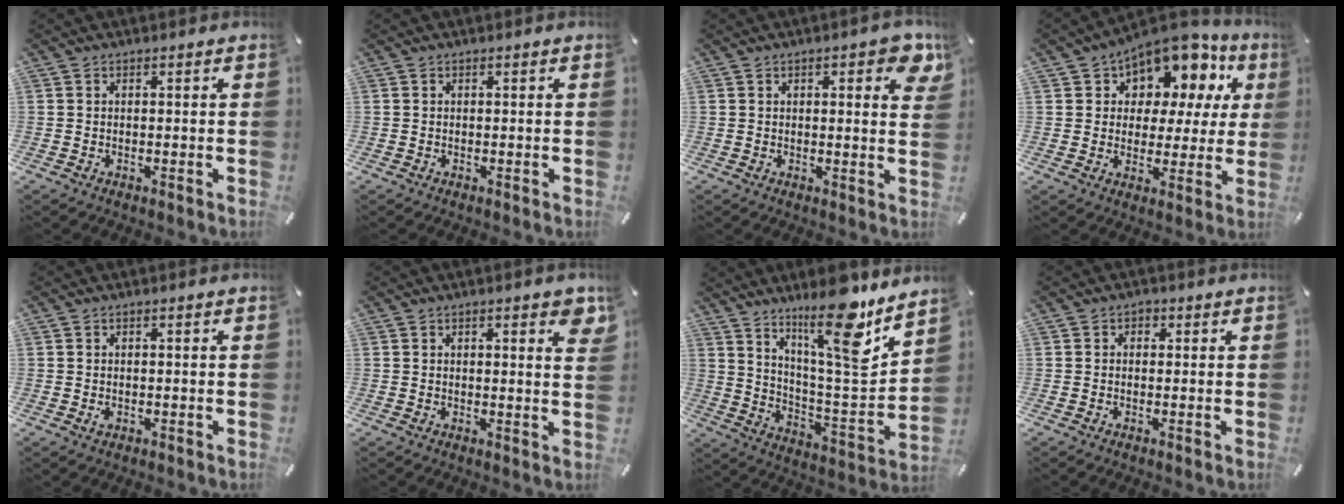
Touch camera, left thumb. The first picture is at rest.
{"total": 0.0}
{"total": 6.5, "force": [3.2, 2.3, 5.2], "torque": [-0.057, -0.013, 0.046]}
{"total": 11.3, "force": [7.6, 7.0, 4.4], "torque": [-0.075, -0.067, 0.135]}
{"total": 1.0, "force": [-0.1, 0.7, 0.8], "torque": [-0.015, 0.002, -0.003]}
{"total": 4.2, "force": [2.2, 1.2, 3.4], "torque": [-0.046, -0.008, 0.033]}
{"total": 19.0, "force": [14.4, 3.6, 11.8], "torque": [-0.189, -0.111, 0.232]}
{"total": 1.2, "force": [0.1, 1.1, 0.4], "torque": [-0.009, 0.008, -0.001]}